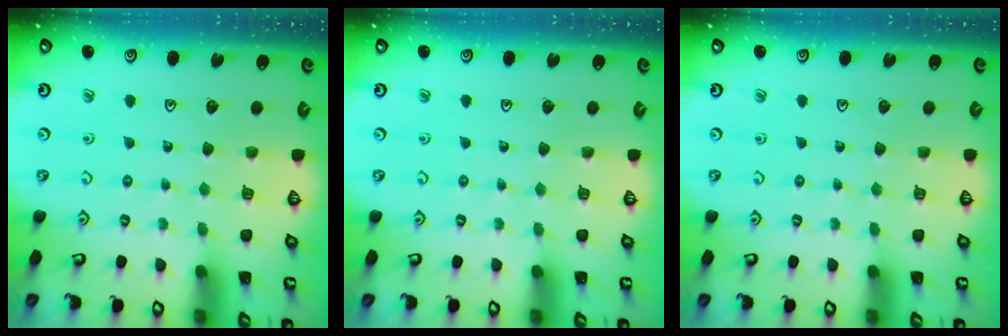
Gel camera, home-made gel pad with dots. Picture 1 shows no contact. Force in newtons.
{"total": 0.0}
{"total": 0.0}